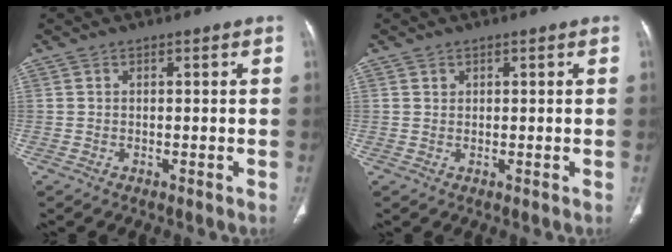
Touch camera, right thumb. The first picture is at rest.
{"total": 0.6, "force": [0.4, 0.4, 0.1], "torque": [0.004, -0.002, 0.005]}